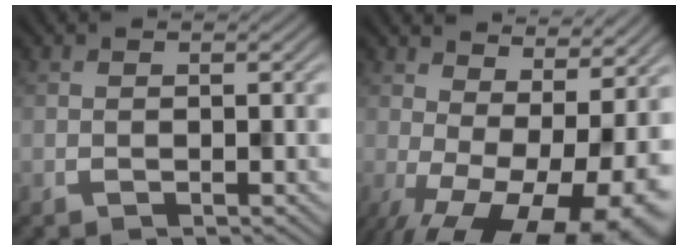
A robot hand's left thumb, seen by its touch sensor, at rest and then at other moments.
{"total": 15.7, "force": [-2.2, 7.7, 13.5], "torque": [-0.178, -0.019, 0.006]}